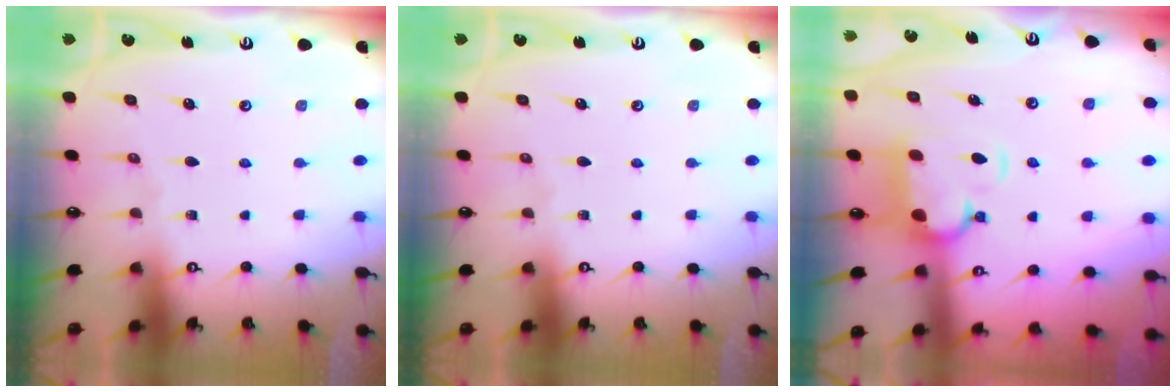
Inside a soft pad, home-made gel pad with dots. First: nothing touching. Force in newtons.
{"total": 0.0}
{"total": 2.8, "press": 2.5, "slide": 1.4}